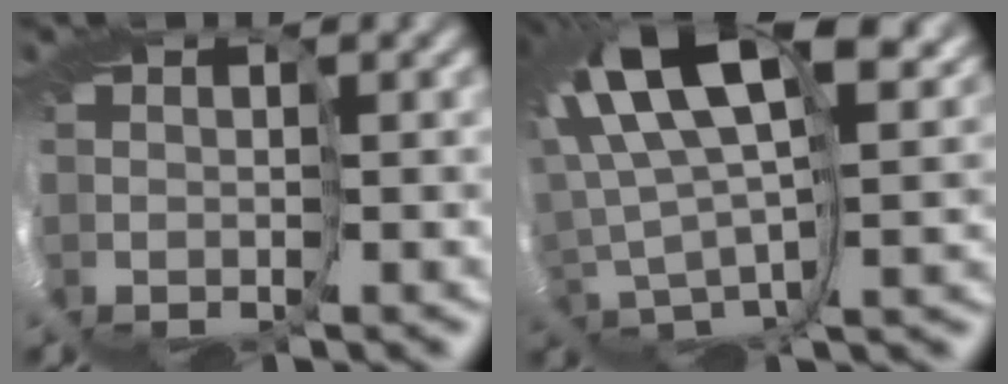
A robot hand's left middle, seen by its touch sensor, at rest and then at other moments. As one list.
[{"total": 11.8, "force": [6.4, 3.4, 9.3], "torque": [-0.229, 0.015, 0.128]}]